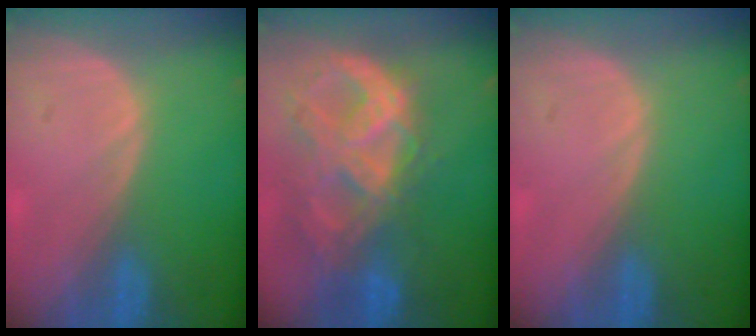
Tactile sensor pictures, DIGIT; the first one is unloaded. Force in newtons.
{"total": 10.9, "press": 9.3, "slide": 5.8}
{"total": 0.0}